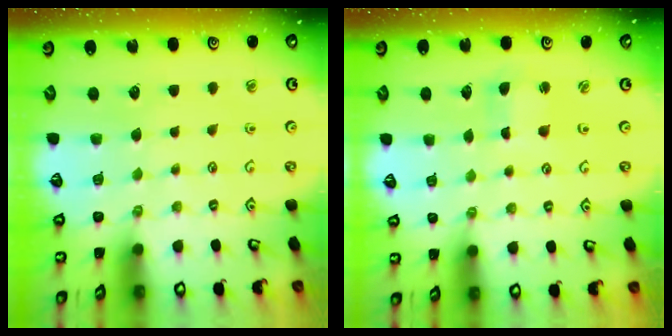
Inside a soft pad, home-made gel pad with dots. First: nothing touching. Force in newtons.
{"total": 2.2, "press": 2.2, "slide": 0.3}